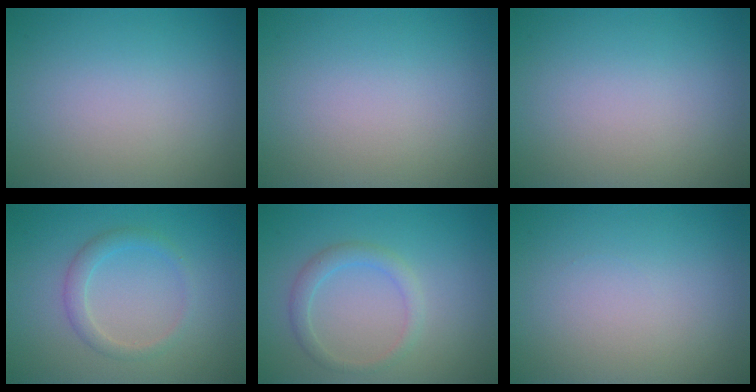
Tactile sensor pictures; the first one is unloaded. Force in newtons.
{"total": 0.0}
{"total": 0.0}
{"total": 1.9, "press": 1.9, "slide": 0.1}
{"total": 1.9, "press": 1.9, "slide": 0.1}
{"total": 0.0}